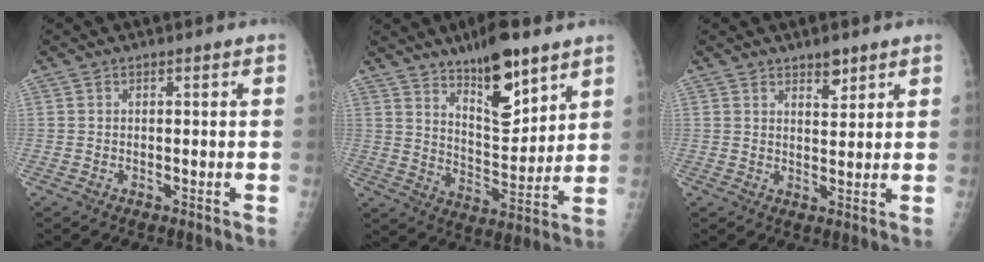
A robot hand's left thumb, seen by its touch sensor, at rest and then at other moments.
{"total": 14.0, "force": [9.1, 4.8, 9.4], "torque": [-0.122, -0.065, 0.157]}
{"total": 3.5, "force": [2.5, 1.5, 1.9], "torque": [-0.016, -0.018, 0.041]}